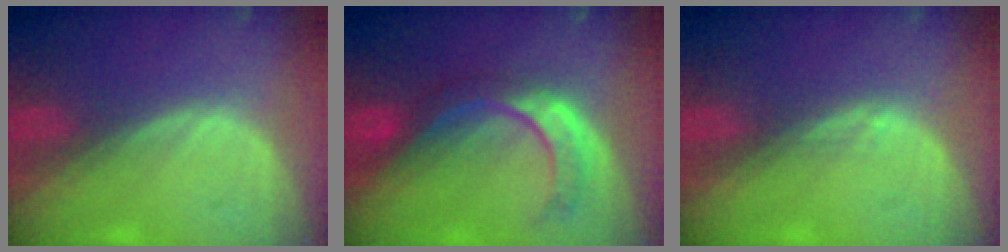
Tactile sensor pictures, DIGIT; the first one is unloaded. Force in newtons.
{"total": 8.5, "press": 7.2, "slide": 4.5}
{"total": 1.0, "press": 0.7, "slide": 0.7}